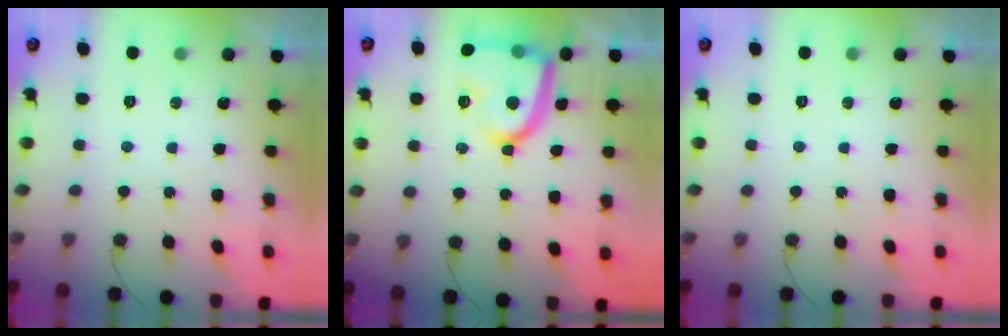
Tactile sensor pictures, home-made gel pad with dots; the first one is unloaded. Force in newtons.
{"total": 17.2, "press": 17.1, "slide": 1.5}
{"total": 0.0}